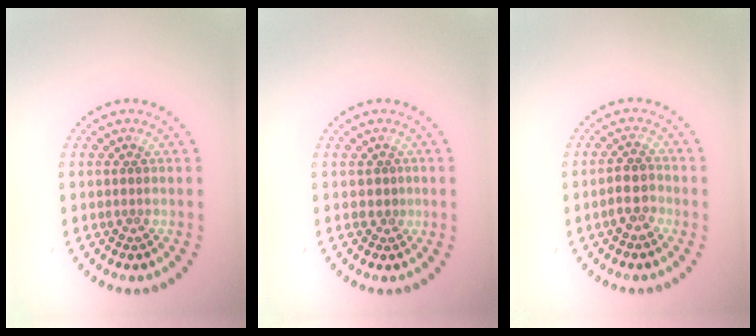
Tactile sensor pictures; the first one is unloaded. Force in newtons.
{"total": 0.6, "press": 0.4, "slide": 0.4}
{"total": 2.1, "press": 1.9, "slide": 0.7}